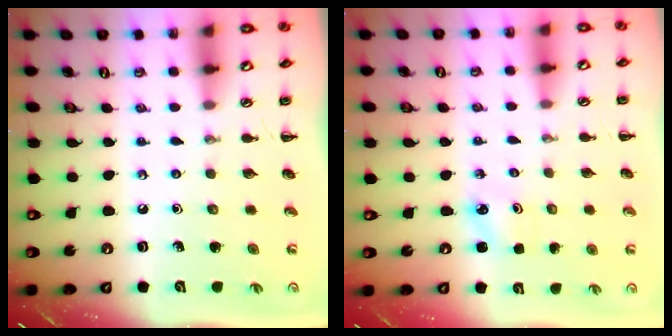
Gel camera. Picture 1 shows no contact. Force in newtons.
{"total": 2.0, "press": 2.0, "slide": 0.5}